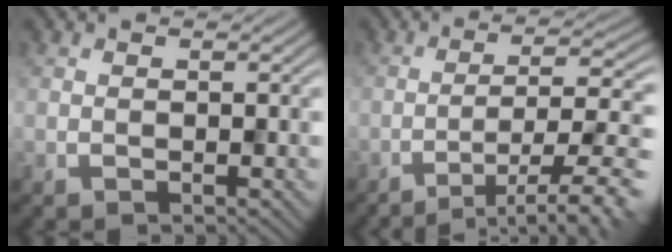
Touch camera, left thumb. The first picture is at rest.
{"total": 10.7, "force": [-6.5, 2.2, 8.2], "torque": [-0.104, 0.012, -0.091]}